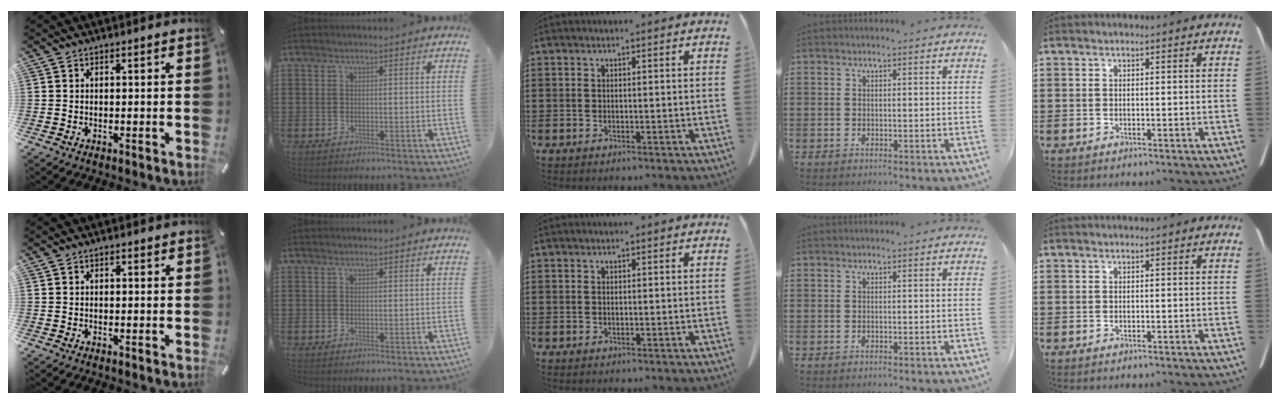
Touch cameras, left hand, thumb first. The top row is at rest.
{"thumb": {"total": 0.7, "force": [0.3, 0.6, 0.2], "torque": [-0.003, 0.002, 0.007]}}